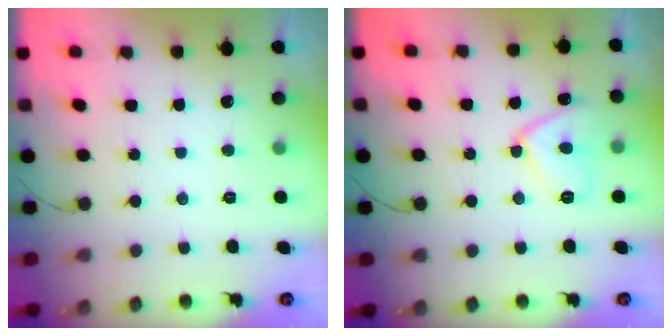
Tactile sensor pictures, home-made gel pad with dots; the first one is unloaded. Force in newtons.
{"total": 9.8, "press": 9.8, "slide": 0.8}